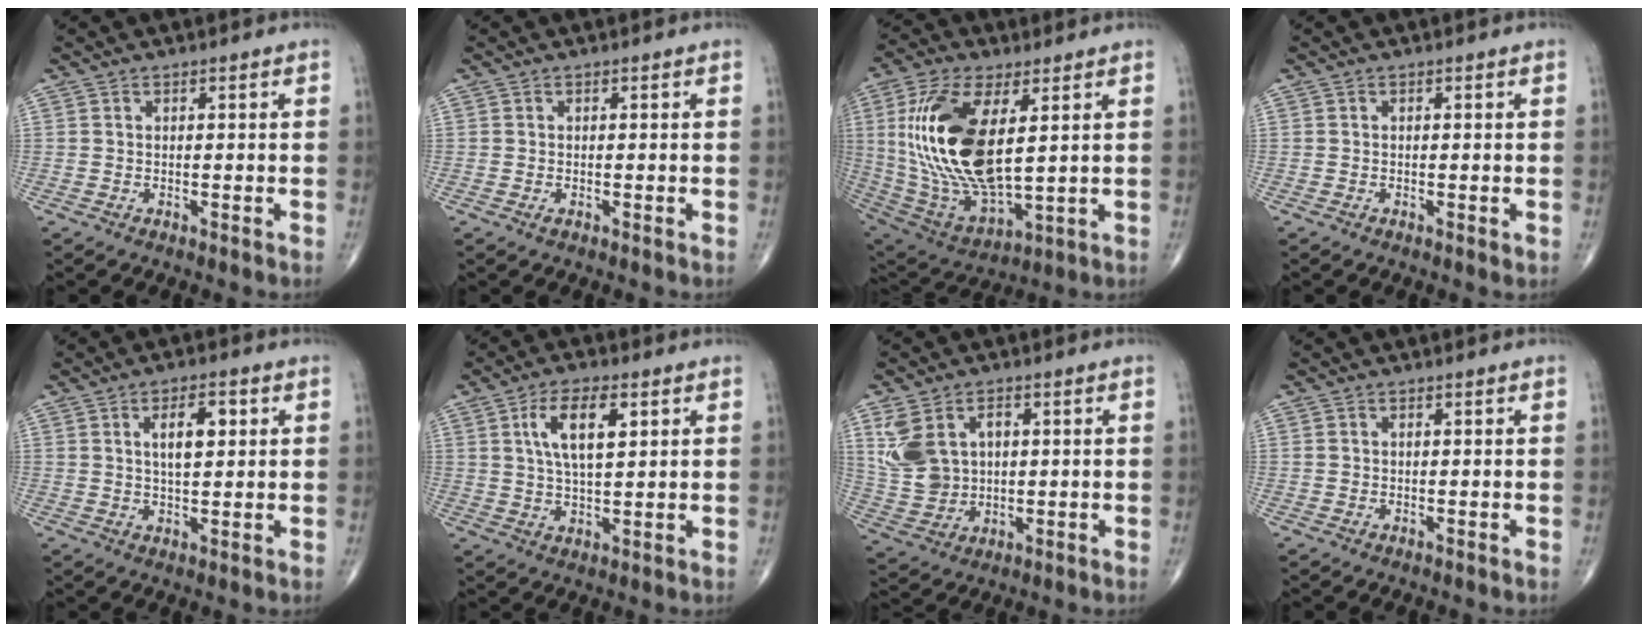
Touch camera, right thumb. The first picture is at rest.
{"total": 0.5, "force": [-0.2, 0.3, 0.4], "torque": [-0.008, -0.001, -0.004]}
{"total": 22.8, "force": [4.2, 10.3, 20.0], "torque": [-0.408, -0.026, 0.088]}
{"total": 0.5, "force": [-0.1, 0.2, 0.4], "torque": [-0.009, -0.003, -0.004]}
{"total": 6.4, "force": [1.9, 2.7, 5.5], "torque": [-0.081, -0.003, 0.033]}
{"total": 9.0, "force": [3.0, 3.6, 7.7], "torque": [-0.135, -0.006, 0.057]}
{"total": 10.6, "force": [2.8, 7.7, 6.7], "torque": [-0.122, 0.002, 0.071]}
{"total": 0.5, "force": [0.1, 0.4, 0.3], "torque": [-0.007, 0.005, 0.004]}